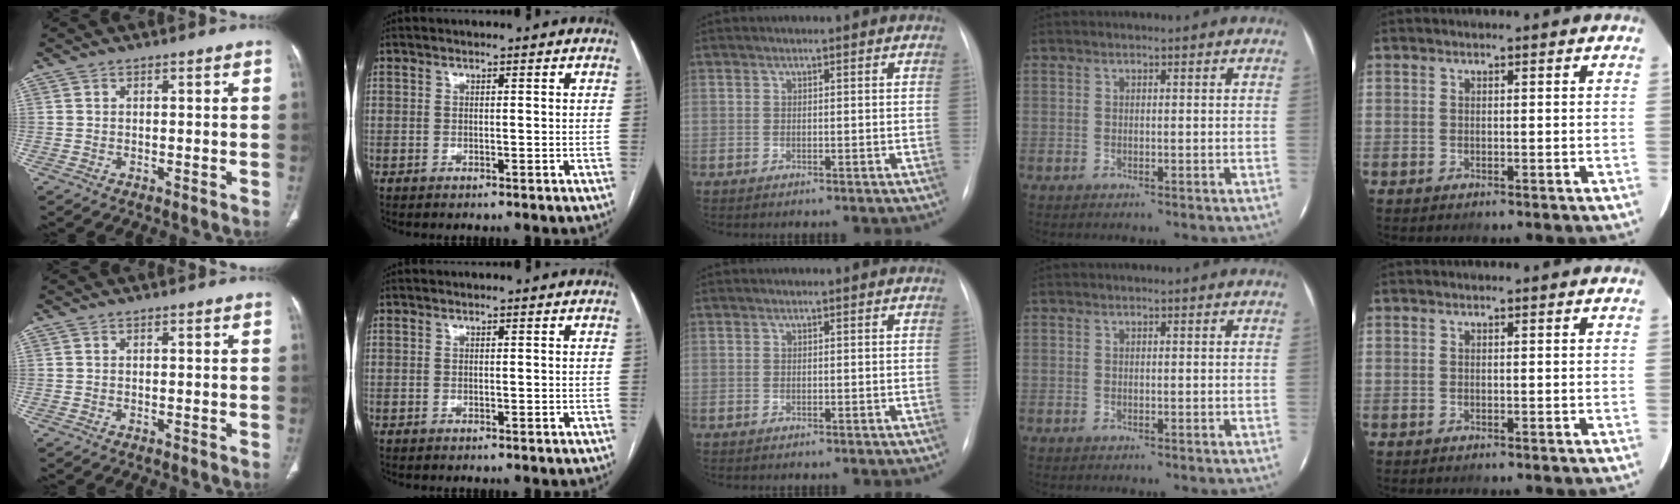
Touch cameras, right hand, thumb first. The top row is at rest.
{}